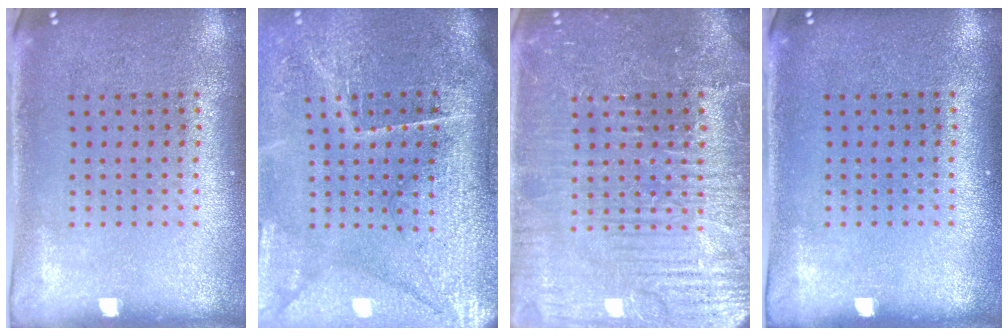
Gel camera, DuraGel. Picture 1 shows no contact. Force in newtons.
{"total": 4.7, "press": 4.0, "slide": 2.5}
{"total": 4.5, "press": 4.5, "slide": 0.5}
{"total": 0.0}